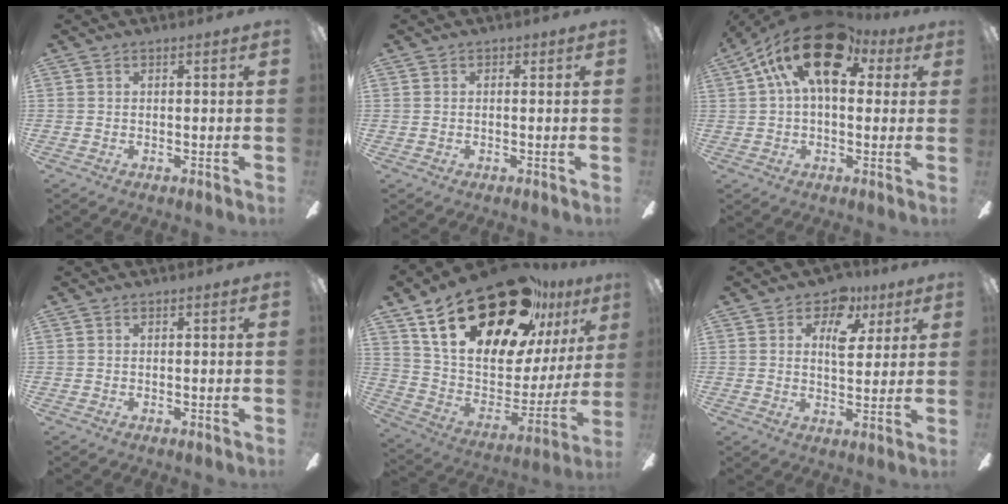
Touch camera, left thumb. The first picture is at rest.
{"total": 0.8, "force": [0.1, 0.8, 0.1], "torque": [-0.002, 0.006, -0.001]}
{"total": 19.0, "force": [7.8, 9.9, 14.2], "torque": [-0.247, -0.022, 0.128]}
{"total": 0.0}
{"total": 30.9, "force": [20.7, 13.8, 18.3], "torque": [-0.317, -0.126, 0.375]}
{"total": 9.7, "force": [4.7, 5.9, 6.1], "torque": [-0.078, -0.010, 0.078]}